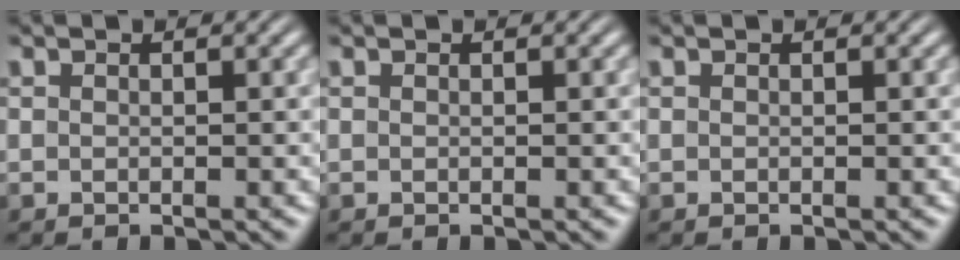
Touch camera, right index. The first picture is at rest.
{"total": 0.0}
{"total": 0.0}